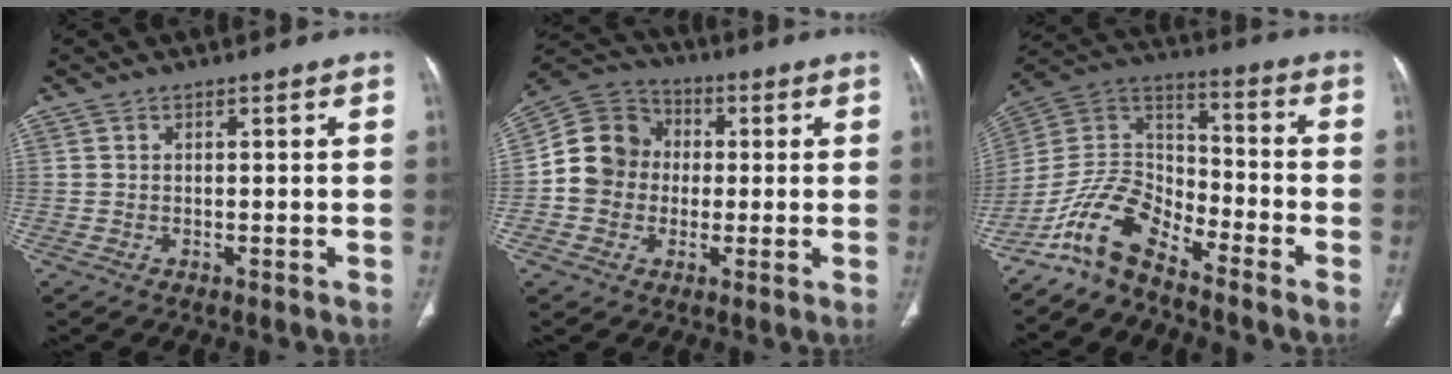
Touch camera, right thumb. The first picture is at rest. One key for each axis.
{"total": 11.4, "fx": -0.3, "fy": 10.5, "fz": 4.6, "tx": -0.058, "ty": 0.032, "tz": -0.015}
{"total": 11.1, "fx": -9.1, "fy": 4.1, "fz": 4.9, "tx": -0.091, "ty": 0.087, "tz": -0.187}